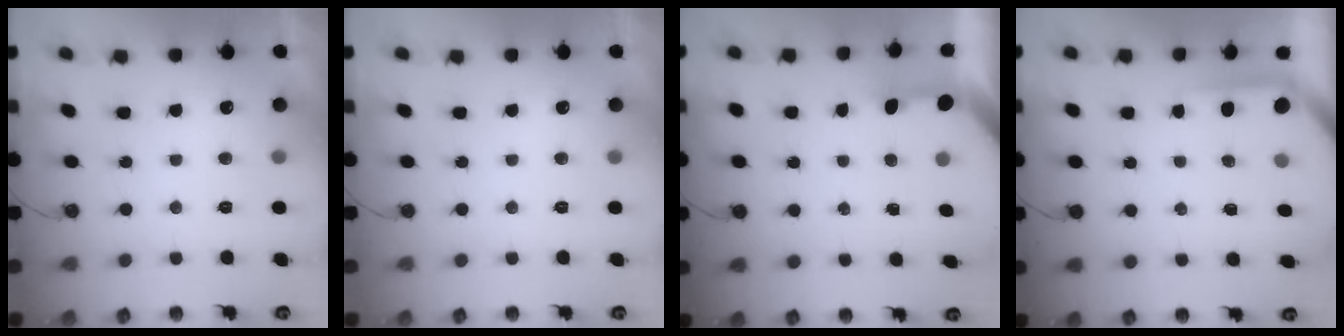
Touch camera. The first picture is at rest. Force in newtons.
{"total": 0.0}
{"total": 3.4, "press": 3.4, "slide": 0.3}
{"total": 3.4, "press": 3.4, "slide": 0.4}